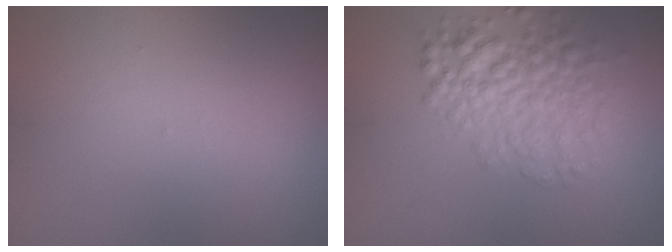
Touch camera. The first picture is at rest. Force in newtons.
{"total": 5.1, "press": 5.1, "slide": 0.2}